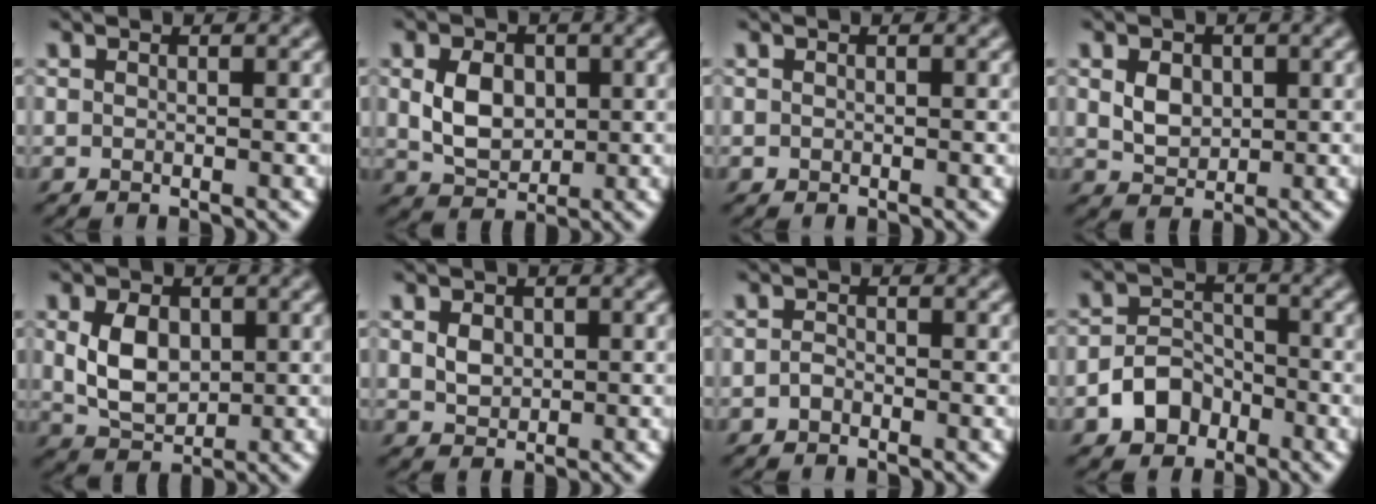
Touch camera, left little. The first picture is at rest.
{"total": 4.0, "force": [0.3, 2.9, 2.7], "torque": [-0.065, -0.003, 0.005]}
{"total": 0.0}
{"total": 2.4, "force": [0.4, 1.9, 1.5], "torque": [-0.035, -0.001, 0.007]}
{"total": 4.5, "force": [0.4, 3.1, 3.2], "torque": [-0.075, -0.001, 0.009]}
{"total": 1.7, "force": [0.3, 1.3, 1.0], "torque": [-0.025, 0.000, 0.005]}
{"total": 0.9, "force": [-0.6, 0.6, 0.4], "torque": [-0.010, 0.001, -0.016]}
{"total": 3.8, "force": [-2.1, 2.8, 1.6], "torque": [-0.027, 0.004, -0.038]}